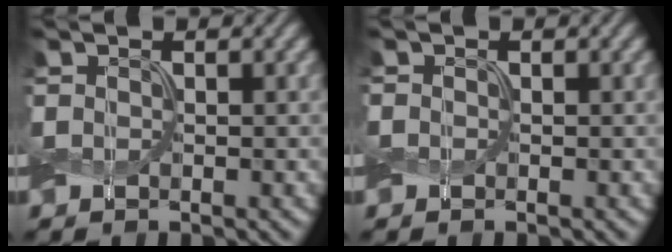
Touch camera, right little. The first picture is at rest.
{"total": 0.0}